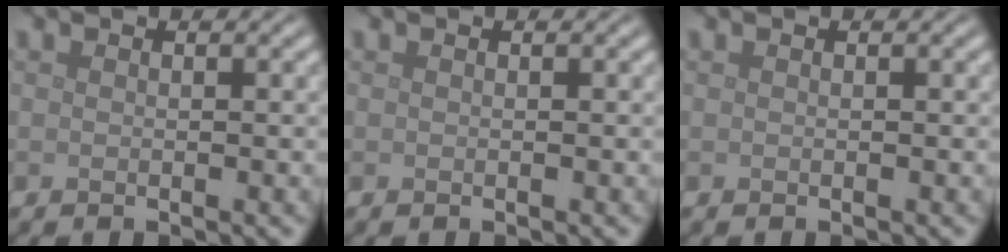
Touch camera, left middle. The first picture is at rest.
{"total": 0.0}
{"total": 0.0}